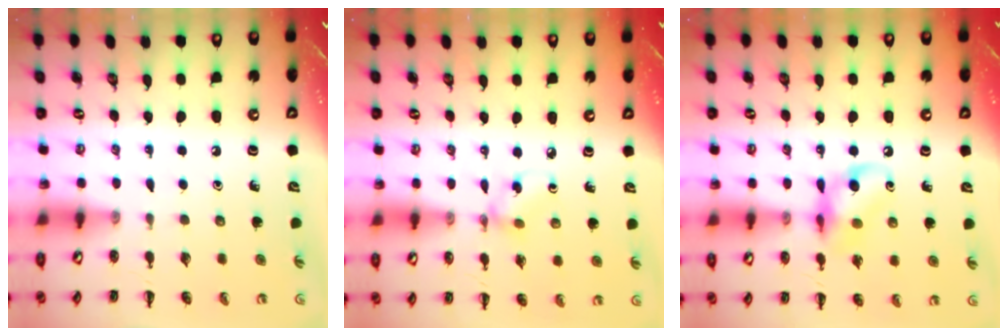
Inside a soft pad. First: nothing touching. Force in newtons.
{"total": 2.9, "press": 2.9, "slide": 0.3}
{"total": 12.5, "press": 12.3, "slide": 2.1}